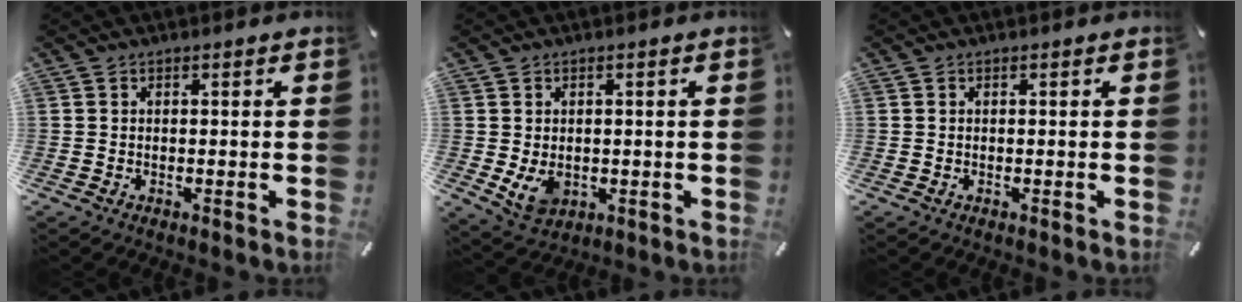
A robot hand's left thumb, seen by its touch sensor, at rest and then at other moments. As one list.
[{"total": 5.4, "force": [-0.3, 4.3, 3.3], "torque": [-0.067, -0.007, -0.008]}, {"total": 0.0}]